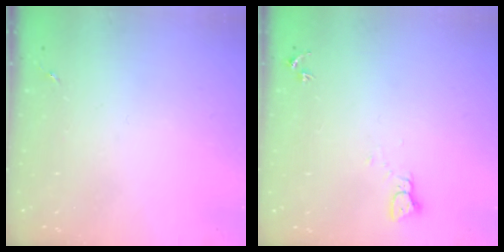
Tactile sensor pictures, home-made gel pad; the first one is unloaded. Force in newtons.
{"total": 2.2, "press": 2.2, "slide": 0.2}